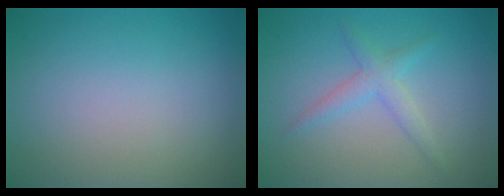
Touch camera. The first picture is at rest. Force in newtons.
{"total": 2.1, "press": 2.1, "slide": 0.0}